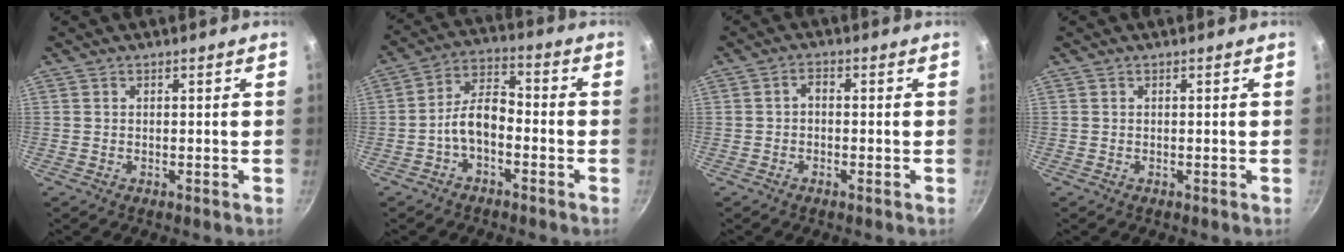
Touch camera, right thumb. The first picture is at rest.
{"total": 7.4, "force": [-2.8, 4.0, 5.6], "torque": [-0.093, 0.045, -0.060]}
{"total": 1.9, "force": [-0.5, 1.0, 1.6], "torque": [-0.033, 0.013, -0.013]}
{"total": 0.0}